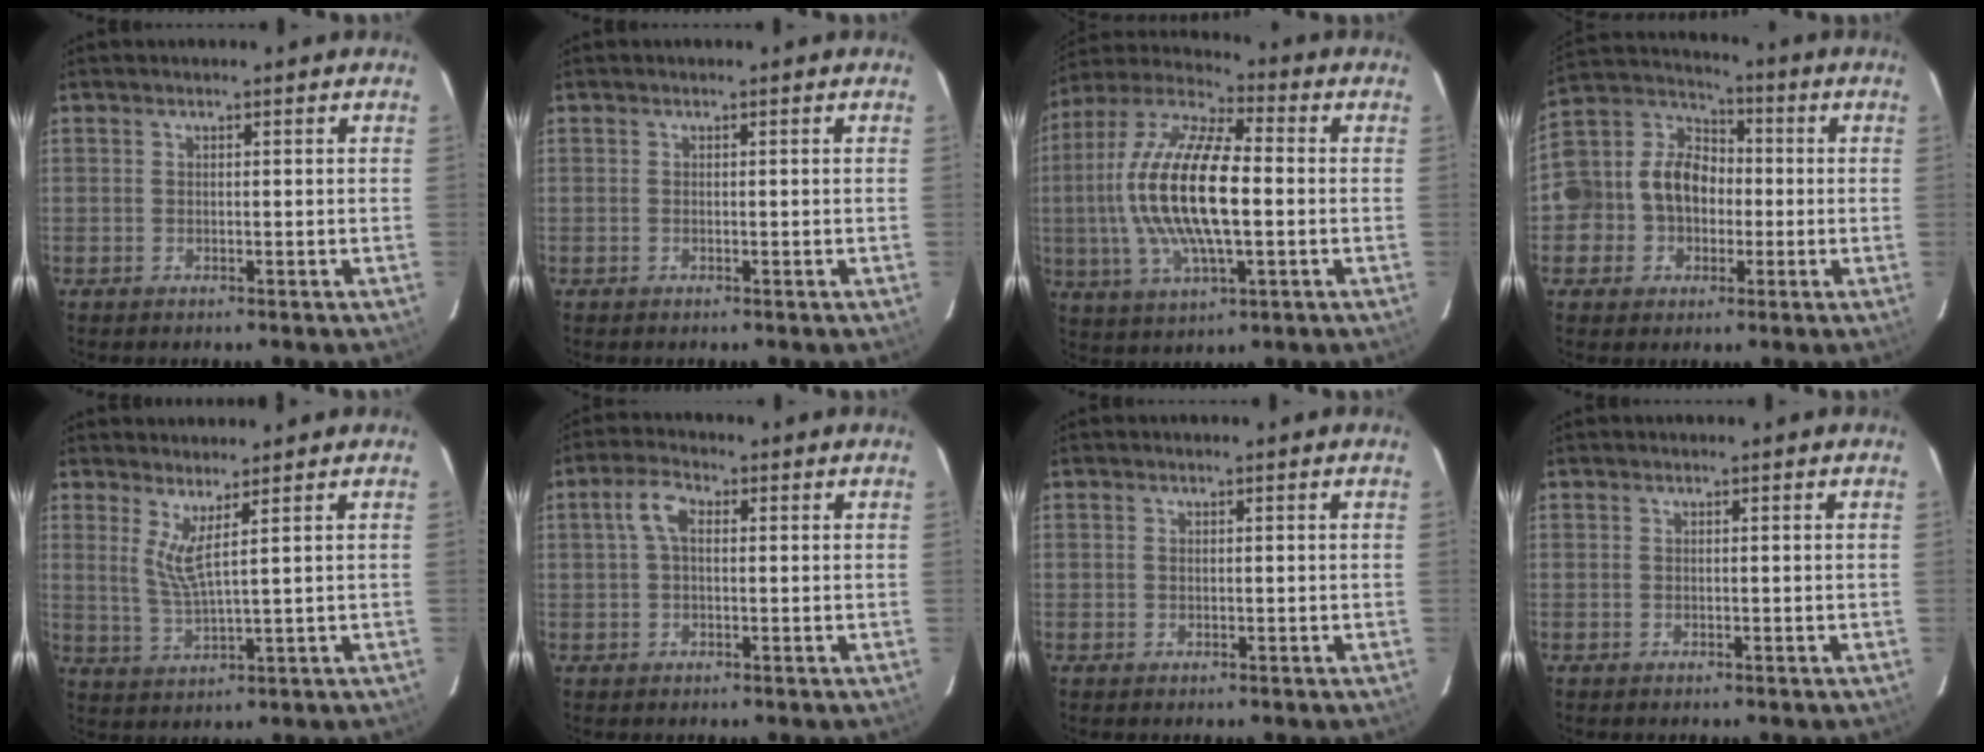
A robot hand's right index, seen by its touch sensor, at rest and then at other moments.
{"total": 0.0}
{"total": 19.4, "force": [-0.7, 6.7, 18.2], "torque": [-0.359, 0.002, -0.018]}
{"total": 15.2, "force": [-2.5, 13.6, 6.3], "torque": [-0.173, 0.055, -0.041]}
{"total": 4.4, "force": [2.5, -0.4, 3.5], "torque": [-0.075, -0.016, 0.049]}
{"total": 4.3, "force": [0.7, 2.3, 3.5], "torque": [-0.073, 0.015, 0.013]}
{"total": 0.7, "force": [0.1, 0.6, 0.3], "torque": [-0.003, 0.001, 0.001]}
{"total": 0.0}